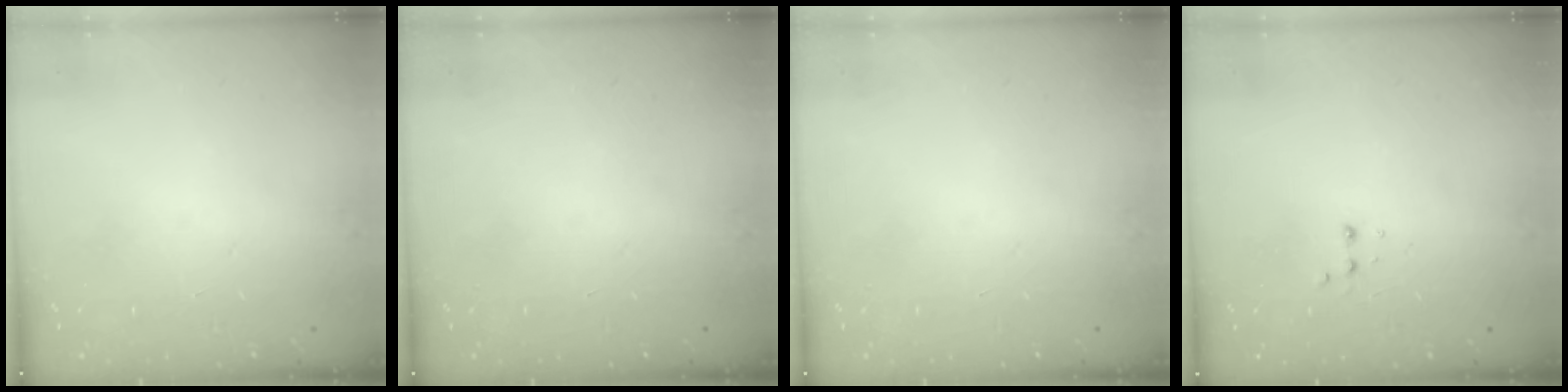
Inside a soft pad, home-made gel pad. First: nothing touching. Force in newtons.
{"total": 0.0}
{"total": 0.0}
{"total": 2.9, "press": 2.7, "slide": 1.0}